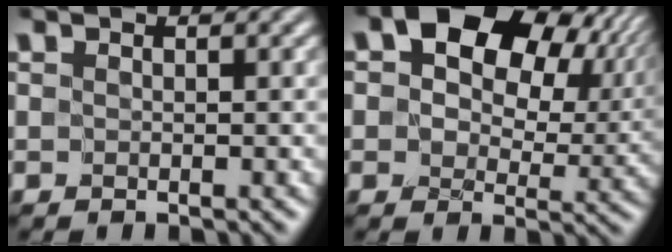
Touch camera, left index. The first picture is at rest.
{"total": 13.9, "force": [5.6, 9.0, 9.0], "torque": [-0.130, 0.020, 0.094]}